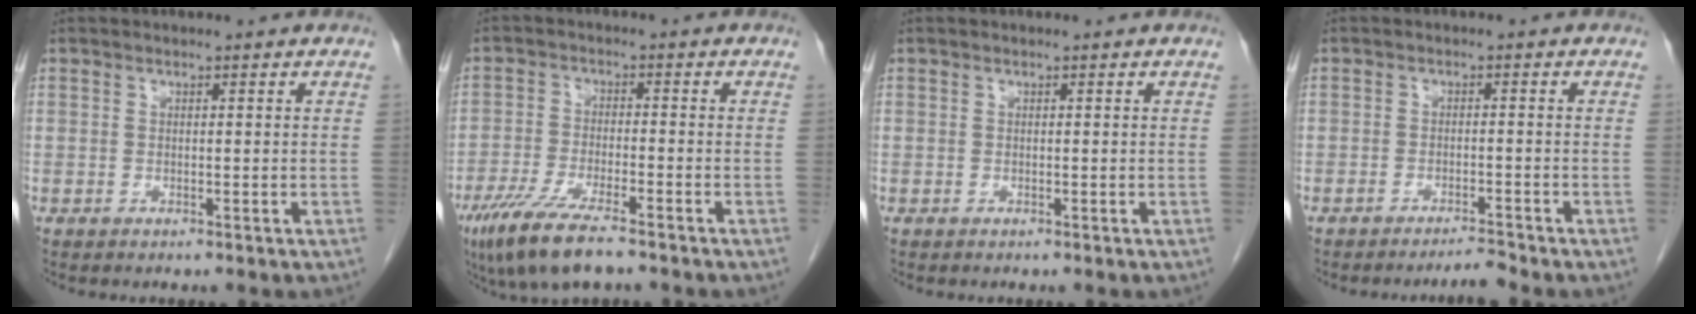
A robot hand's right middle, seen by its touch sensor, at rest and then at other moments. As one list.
[{"total": 9.5, "force": [-6.7, 1.5, 6.5], "torque": [-0.125, -0.024, -0.115]}, {"total": 0.0}, {"total": 2.2, "force": [-2.1, -0.4, 0.5], "torque": [-0.008, -0.009, -0.035]}]